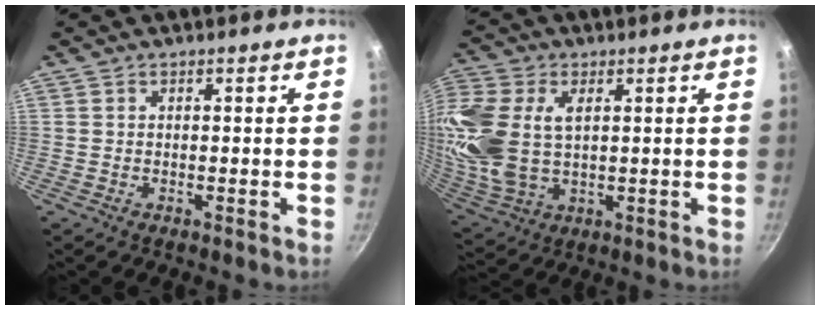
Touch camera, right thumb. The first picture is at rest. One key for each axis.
{"total": 16.6, "fx": 3.1, "fy": 10.5, "fz": 12.5, "tx": -0.279, "ty": -0.008, "tz": 0.067}